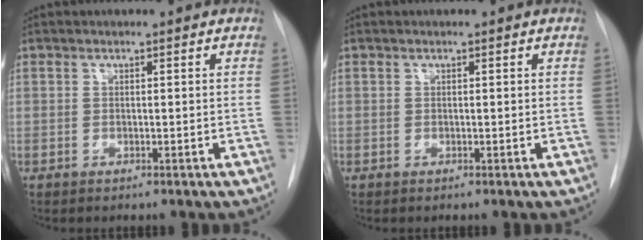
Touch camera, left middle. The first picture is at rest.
{"total": 0.0}